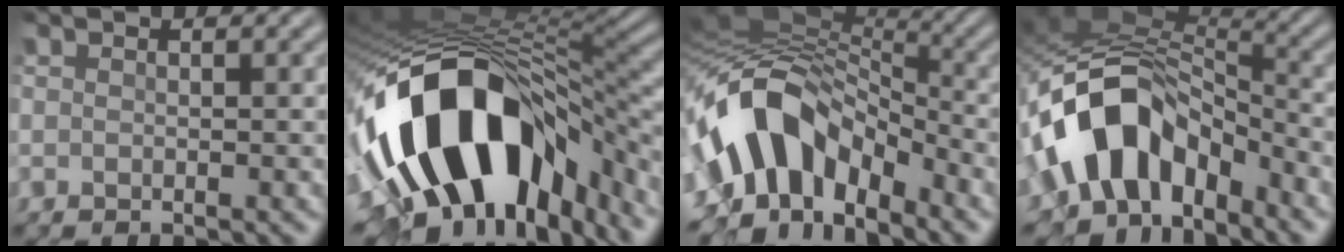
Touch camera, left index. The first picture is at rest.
{"total": 16.2, "force": [-5.3, 9.5, 12.0], "torque": [-0.212, -0.011, -0.074]}
{"total": 10.3, "force": [-4.4, 6.6, 6.6], "torque": [-0.107, 0.016, -0.087]}
{"total": 10.4, "force": [-4.4, 6.5, 6.8], "torque": [-0.112, 0.023, -0.084]}